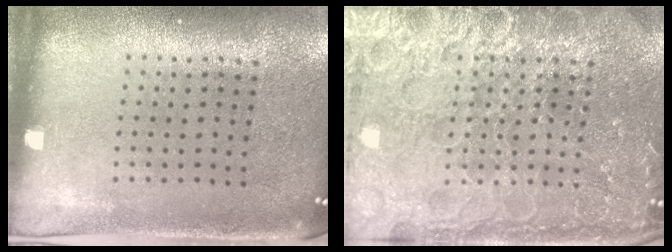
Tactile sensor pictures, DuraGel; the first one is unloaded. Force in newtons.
{"total": 6.9, "press": 6.8, "slide": 0.8}